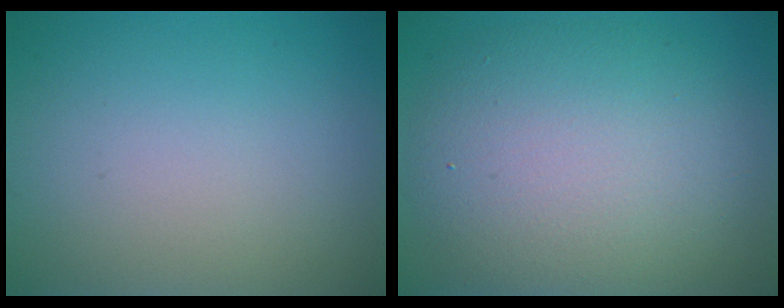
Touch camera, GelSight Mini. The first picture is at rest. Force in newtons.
{"total": 9.5, "press": 9.5, "slide": 0.5}